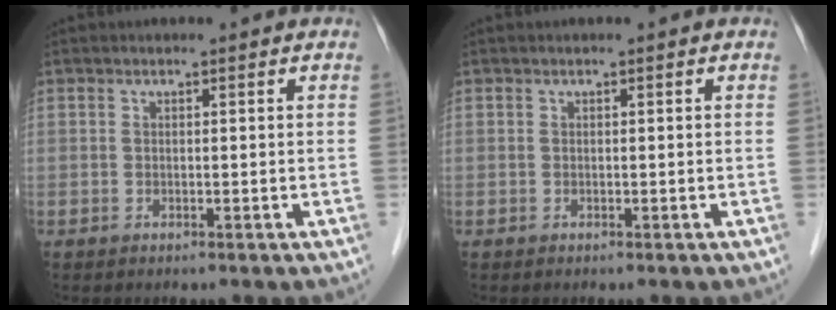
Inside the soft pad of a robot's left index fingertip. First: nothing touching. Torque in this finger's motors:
{"motor_torque": [0.09, 0.03, -0.03, -0.01]}